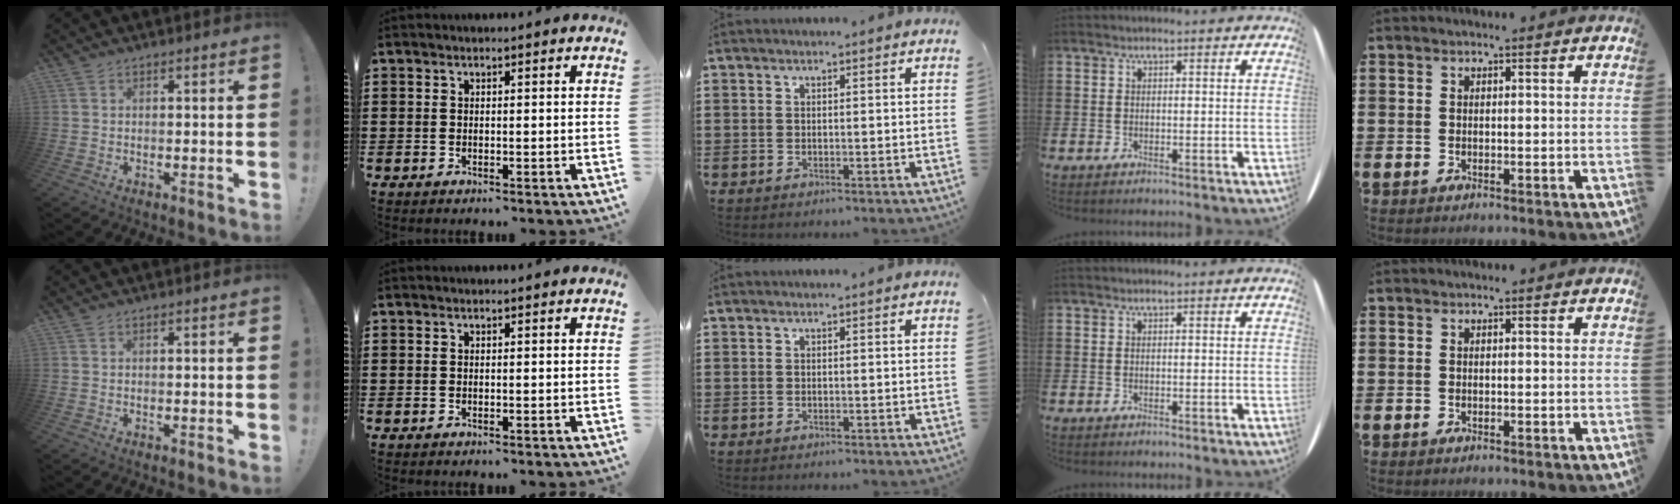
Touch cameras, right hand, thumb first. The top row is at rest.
{}